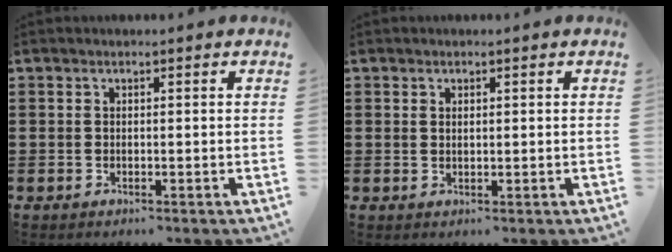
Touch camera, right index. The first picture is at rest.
{"total": 0.7, "force": [0.4, 0.4, 0.4], "torque": [-0.009, 0.003, 0.007]}